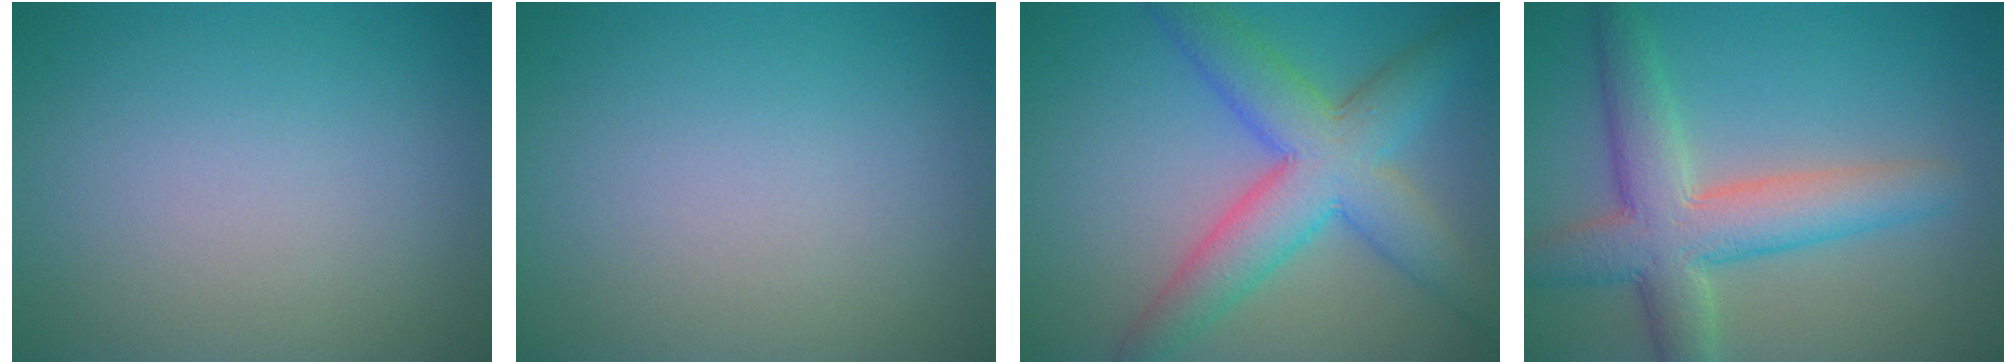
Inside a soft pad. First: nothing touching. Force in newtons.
{"total": 0.0}
{"total": 7.7, "press": 7.7, "slide": 0.1}
{"total": 7.0, "press": 7.0, "slide": 0.4}